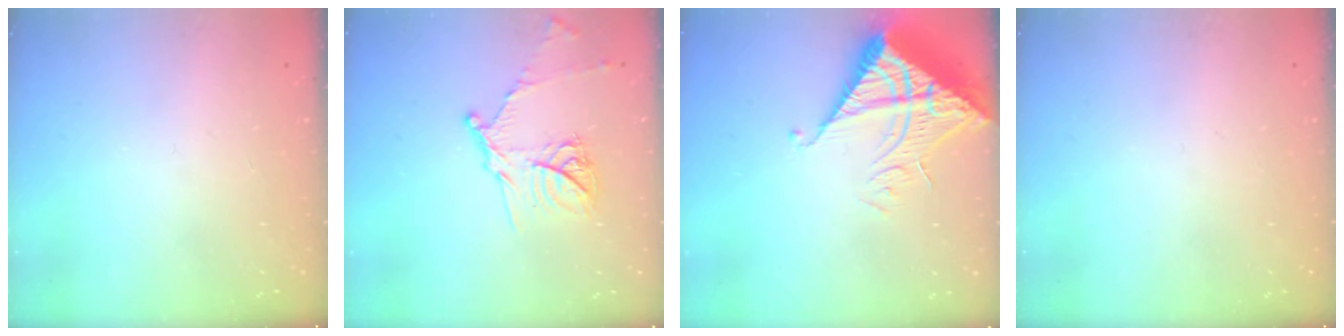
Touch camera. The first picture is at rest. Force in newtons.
{"total": 13.6, "press": 13.6, "slide": 1.1}
{"total": 12.1, "press": 12.0, "slide": 1.3}
{"total": 0.0}